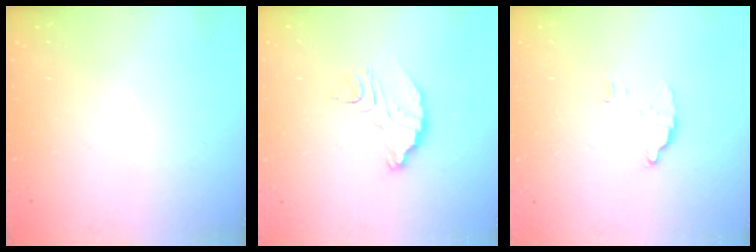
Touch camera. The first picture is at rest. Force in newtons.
{"total": 8.9, "press": 8.9, "slide": 0.7}
{"total": 3.6, "press": 3.6, "slide": 0.1}